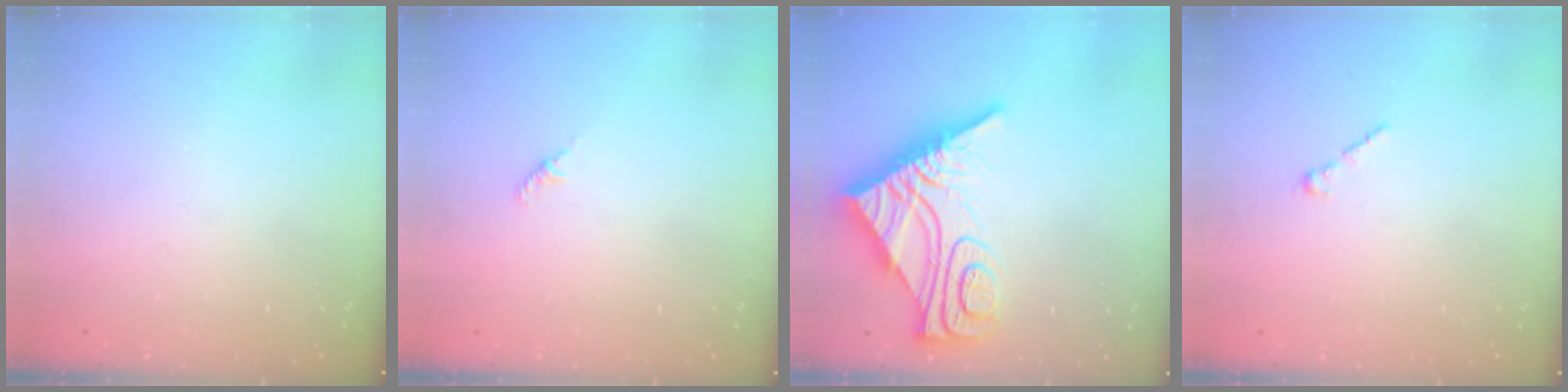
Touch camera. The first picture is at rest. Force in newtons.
{"total": 1.8, "press": 1.7, "slide": 0.6}
{"total": 18.8, "press": 18.7, "slide": 1.5}
{"total": 1.7, "press": 1.7, "slide": 0.5}